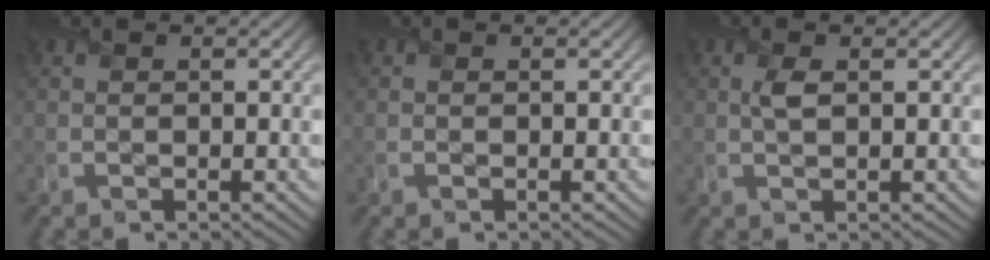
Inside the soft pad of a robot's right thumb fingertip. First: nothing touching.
{"total": 0.0}
{"total": 1.6, "force": [0.6, 0.5, 1.4], "torque": [-0.032, 0.002, 0.010]}